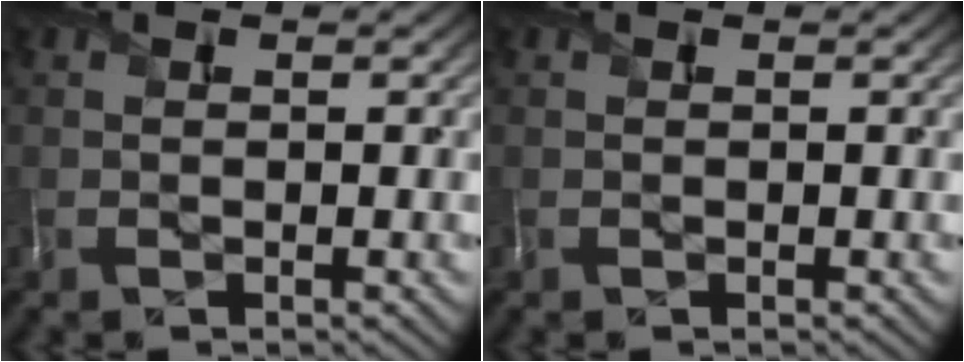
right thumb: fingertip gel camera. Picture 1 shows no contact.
{"total": 0.0}